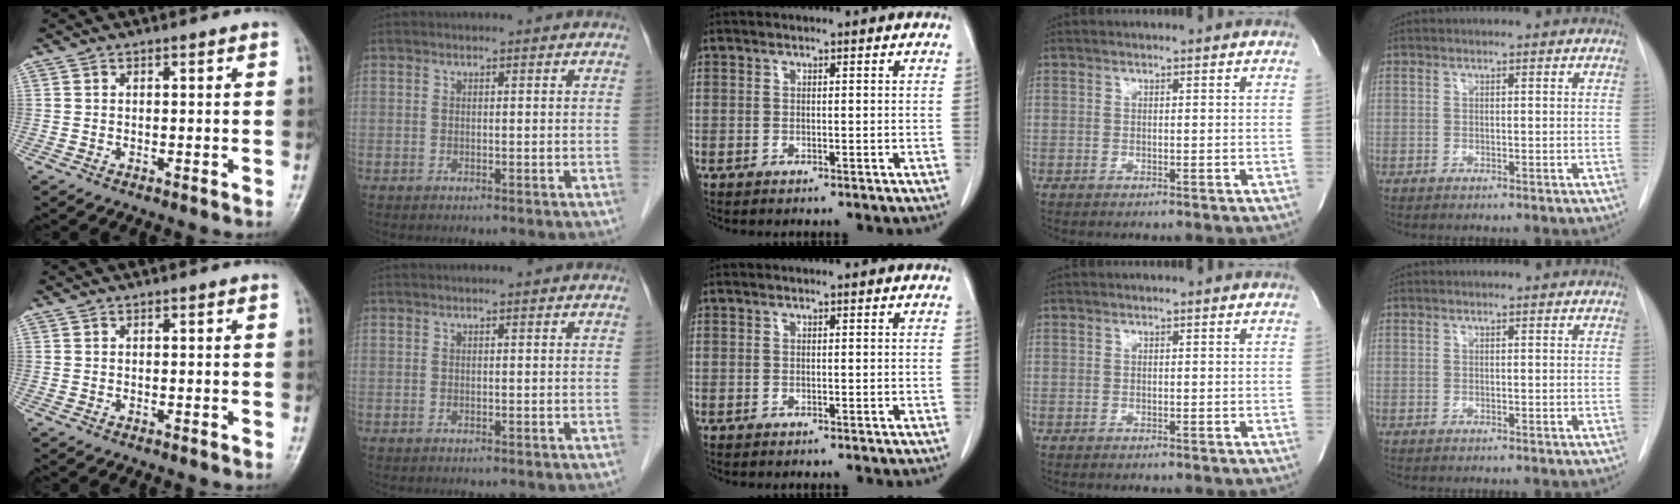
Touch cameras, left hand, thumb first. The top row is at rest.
{}